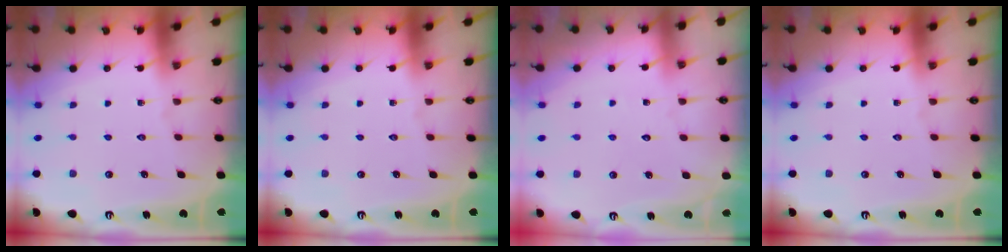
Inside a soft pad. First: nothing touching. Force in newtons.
{"total": 0.0}
{"total": 3.1, "press": 3.1, "slide": 0.3}
{"total": 0.0}